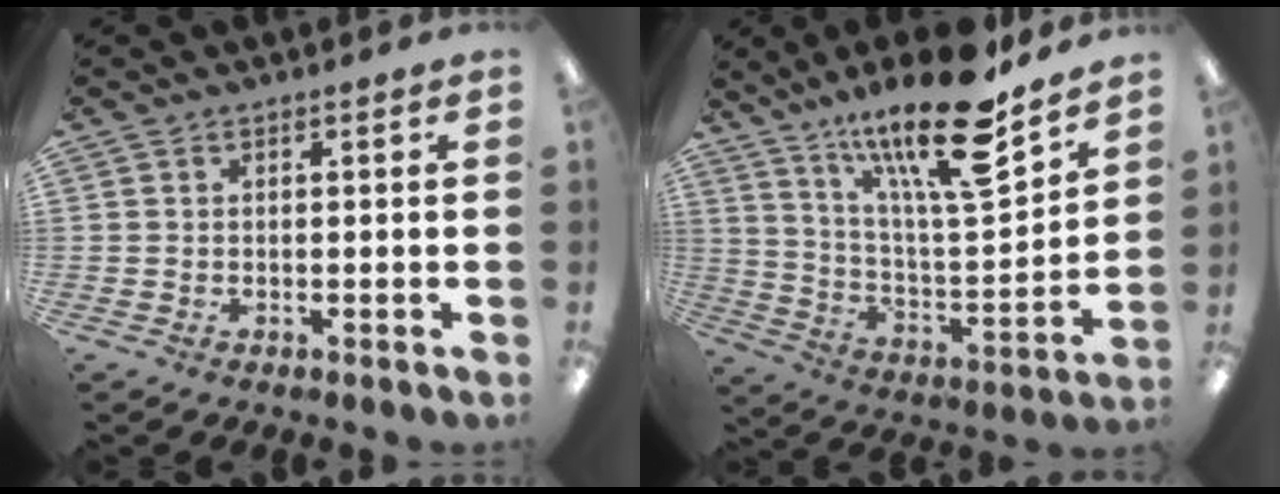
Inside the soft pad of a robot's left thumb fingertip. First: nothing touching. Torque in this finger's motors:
{"motor_torque": [0.46, 0.30, 1.37, -1.40, 0.27]}